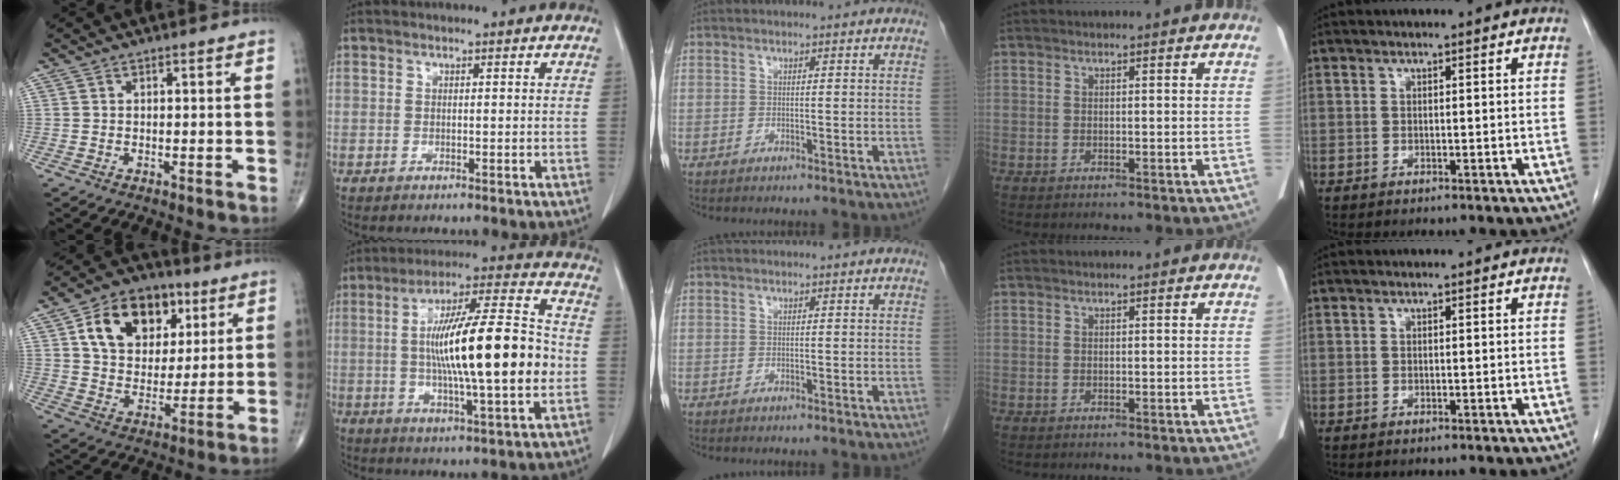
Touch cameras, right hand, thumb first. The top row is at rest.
{"thumb": {"total": 17.5, "force": [6.7, 12.3, 10.4], "torque": [-0.138, -0.012, 0.113]}, "index": {"total": 20.7, "force": [-0.6, 2.2, 20.6], "torque": [-0.348, 0.011, -0.015]}}